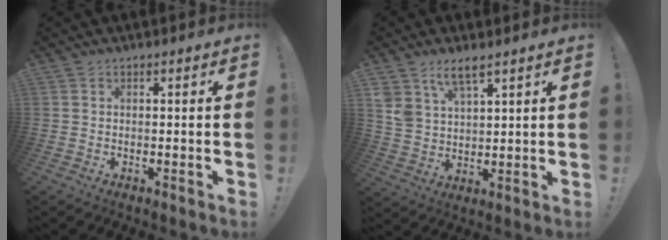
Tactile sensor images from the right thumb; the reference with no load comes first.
{"total": 7.3, "force": [5.6, 3.1, 3.4], "torque": [-0.066, -0.027, 0.106]}